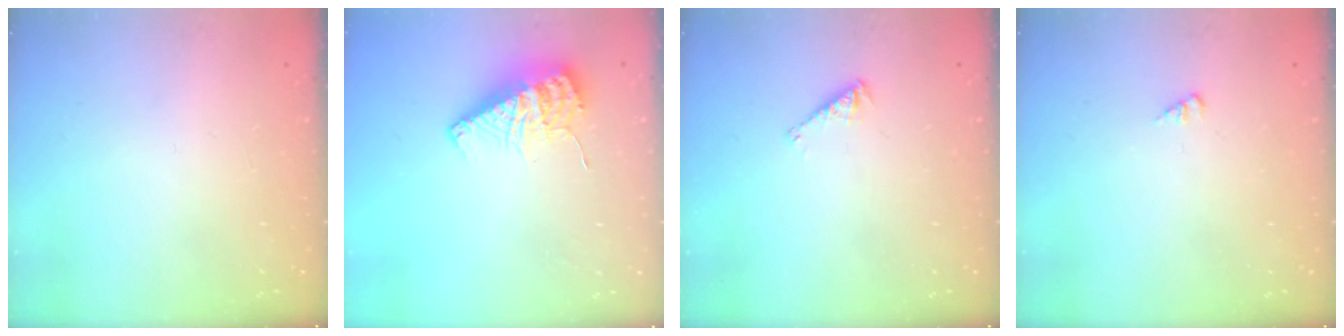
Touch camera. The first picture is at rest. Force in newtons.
{"total": 10.5, "press": 10.4, "slide": 0.9}
{"total": 2.9, "press": 2.8, "slide": 0.5}
{"total": 1.6, "press": 1.6, "slide": 0.3}